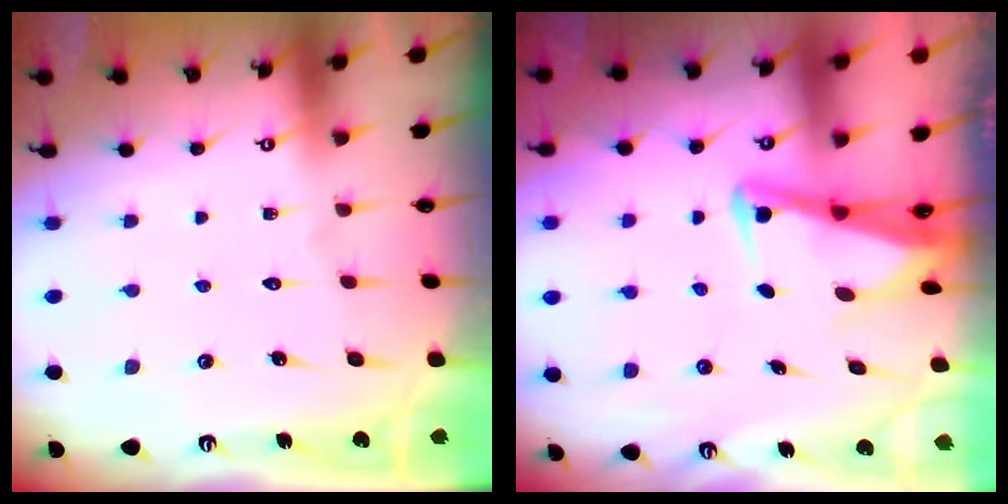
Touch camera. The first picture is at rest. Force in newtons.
{"total": 4.0, "press": 3.9, "slide": 1.0}